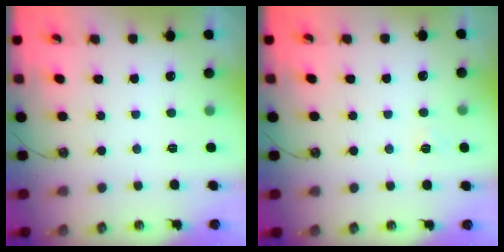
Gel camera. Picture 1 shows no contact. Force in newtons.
{"total": 3.9, "press": 3.9, "slide": 0.5}